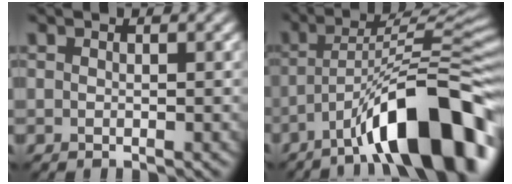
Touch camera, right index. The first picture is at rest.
{"total": 12.9, "force": [-7.0, 3.4, 10.3], "torque": [-0.138, 0.019, -0.114]}